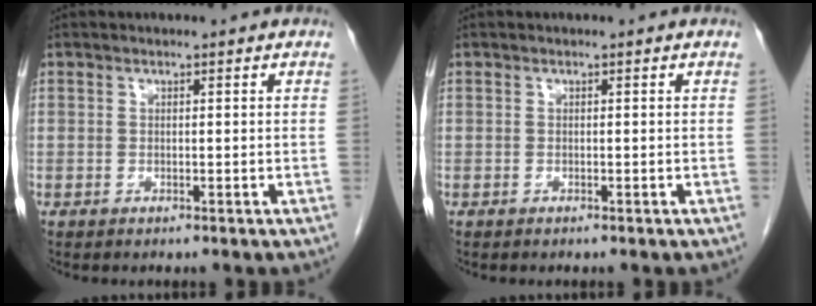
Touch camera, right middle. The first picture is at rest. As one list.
[{"total": 0.0}]